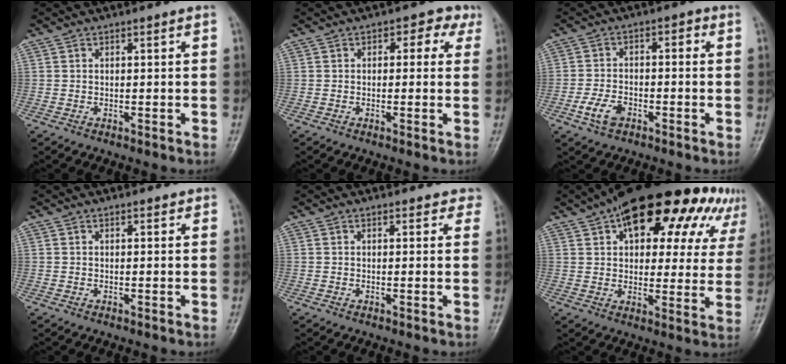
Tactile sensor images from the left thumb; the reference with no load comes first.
{"total": 3.8, "force": [1.3, 2.7, 2.3], "torque": [0.009, 0.005, 0.002]}
{"total": 5.7, "force": [-2.5, 3.6, 3.7], "torque": [-0.060, 0.022, -0.049]}
{"total": 0.8, "force": [0.7, 0.4, 0.3], "torque": [-0.004, -0.004, 0.006]}
{"total": 3.2, "force": [2.8, 1.4, 0.7], "torque": [0.023, -0.007, 0.016]}
{"total": 25.0, "force": [13.5, 12.1, 17.3], "torque": [-0.199, 0.011, 0.181]}